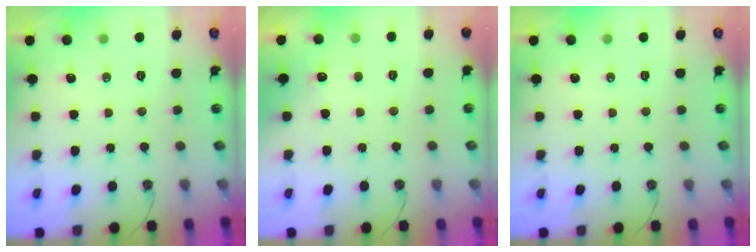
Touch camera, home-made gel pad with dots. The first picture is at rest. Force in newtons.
{"total": 3.4, "press": 3.2, "slide": 1.0}
{"total": 0.0}